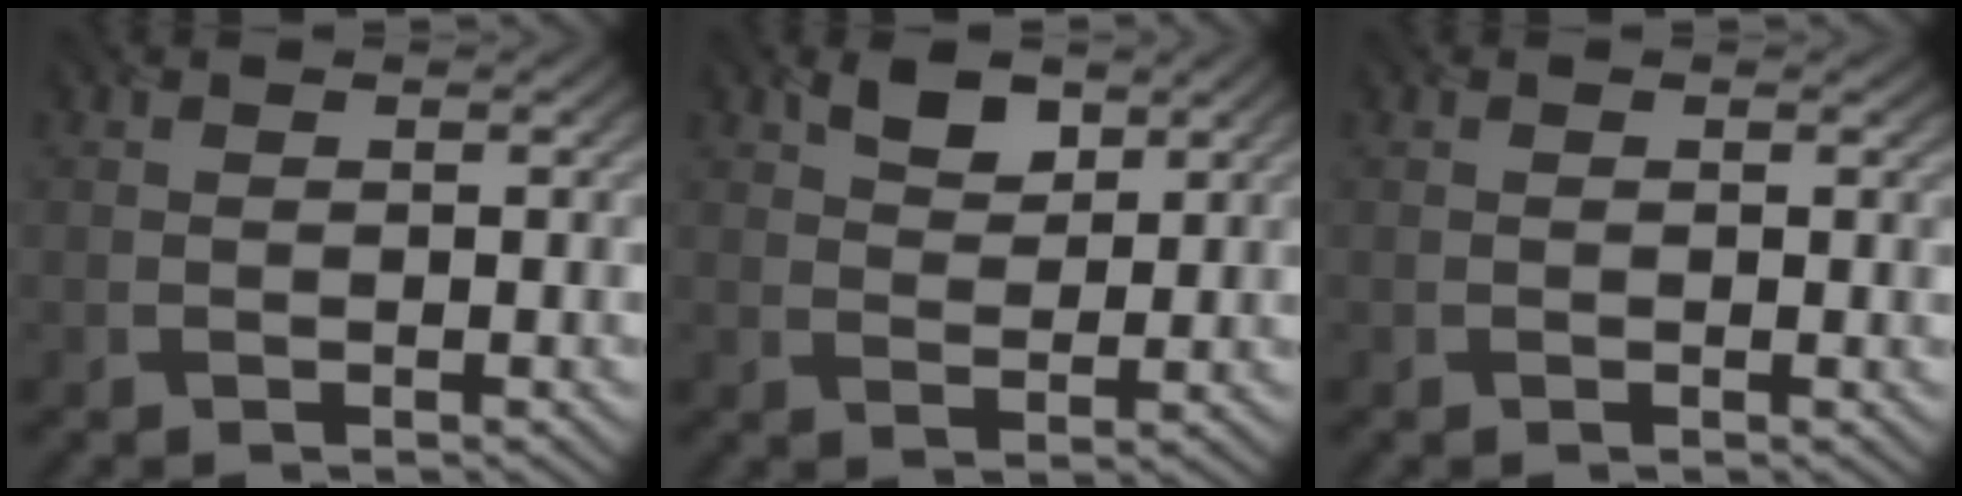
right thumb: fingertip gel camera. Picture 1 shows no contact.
{"total": 3.2, "force": [2.3, 1.7, 1.4], "torque": [-0.030, -0.003, 0.043]}
{"total": 0.0}